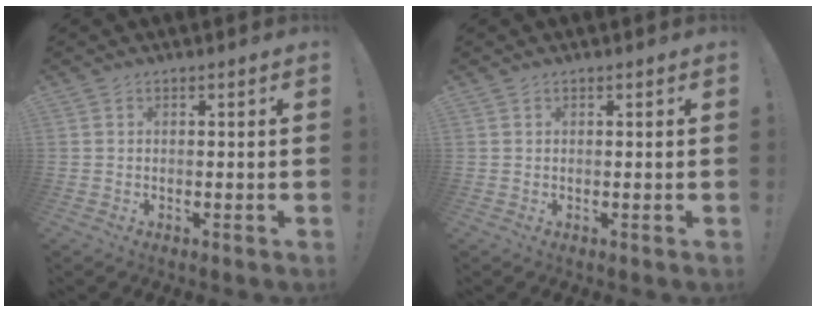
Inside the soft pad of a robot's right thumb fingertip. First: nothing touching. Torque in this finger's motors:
{"motor_torque": [0.05, 0.03, -0.10, 0.07, 0.00]}